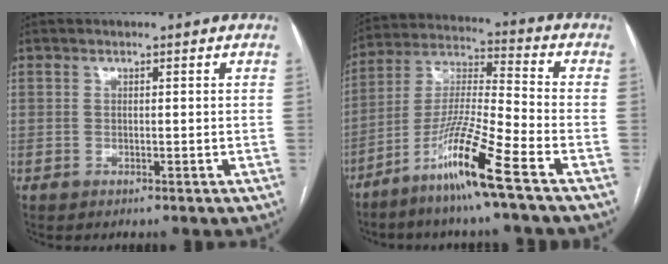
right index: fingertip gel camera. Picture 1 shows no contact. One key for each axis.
{"total": 13.5, "fx": -8.0, "fy": -1.2, "fz": 10.8, "tx": -0.213, "ty": -0.030, "tz": -0.157}